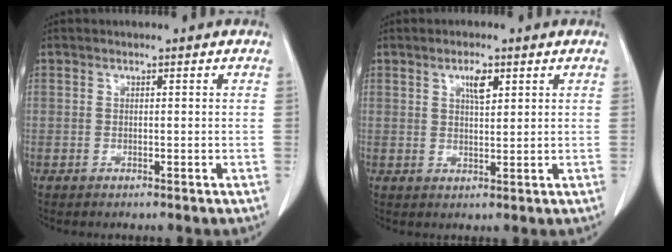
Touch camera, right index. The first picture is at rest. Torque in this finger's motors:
{"motor_torque": [0.08, 0.14, 0.05, 0.04]}